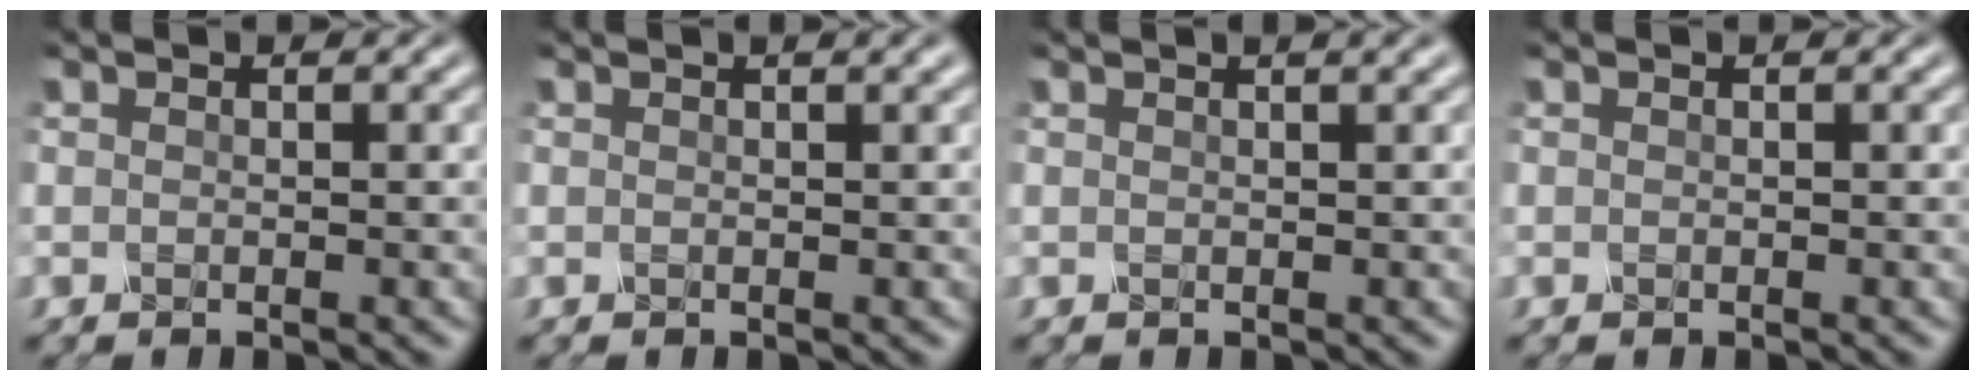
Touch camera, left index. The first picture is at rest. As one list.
[{"total": 1.1, "force": [0.7, 0.3, 0.8], "torque": [-0.011, -0.001, 0.006]}, {"total": 1.6, "force": [1.1, 0.5, 1.1], "torque": [-0.010, 0.003, 0.004]}, {"total": 0.0}]